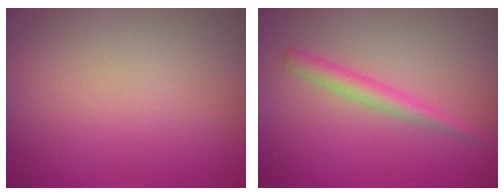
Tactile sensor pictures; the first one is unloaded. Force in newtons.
{"total": 1.8, "press": 1.8, "slide": 0.0}